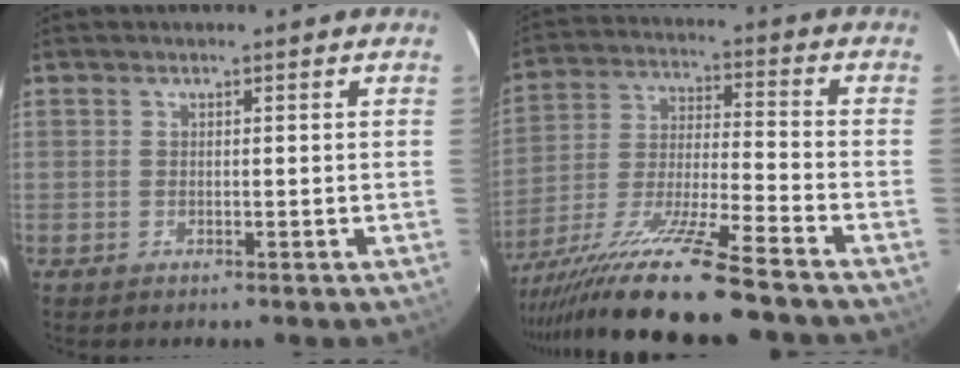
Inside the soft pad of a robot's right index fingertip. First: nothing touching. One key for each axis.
{"total": 16.9, "fx": -13.5, "fy": -0.7, "fz": 10.1, "tx": -0.210, "ty": -0.028, "tz": -0.245}